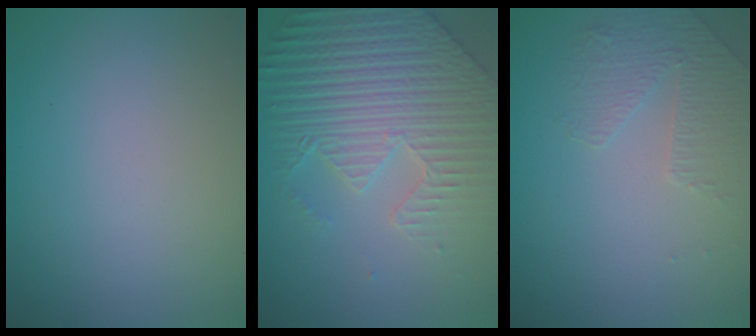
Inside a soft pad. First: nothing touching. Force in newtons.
{"total": 6.5, "press": 5.6, "slide": 3.2}
{"total": 1.6, "press": 1.2, "slide": 1.1}